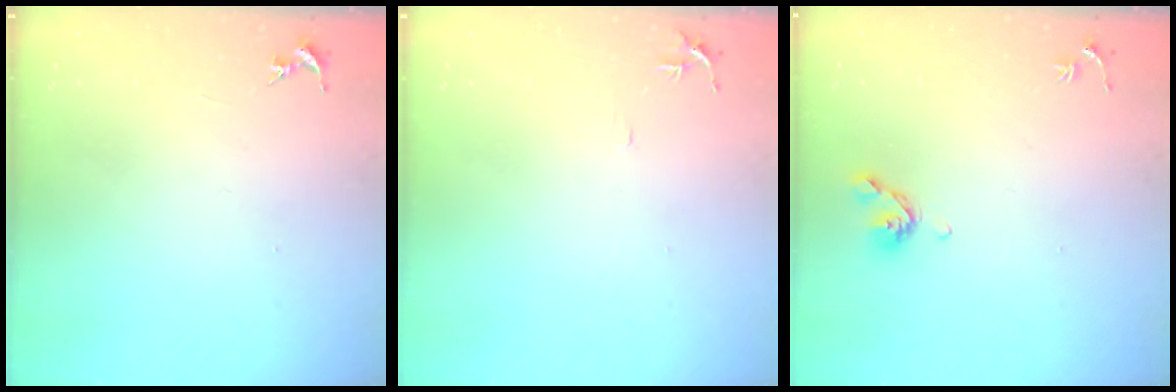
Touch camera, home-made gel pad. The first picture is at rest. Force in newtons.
{"total": 4.7, "press": 4.7, "slide": 0.5}
{"total": 6.5, "press": 6.4, "slide": 1.3}